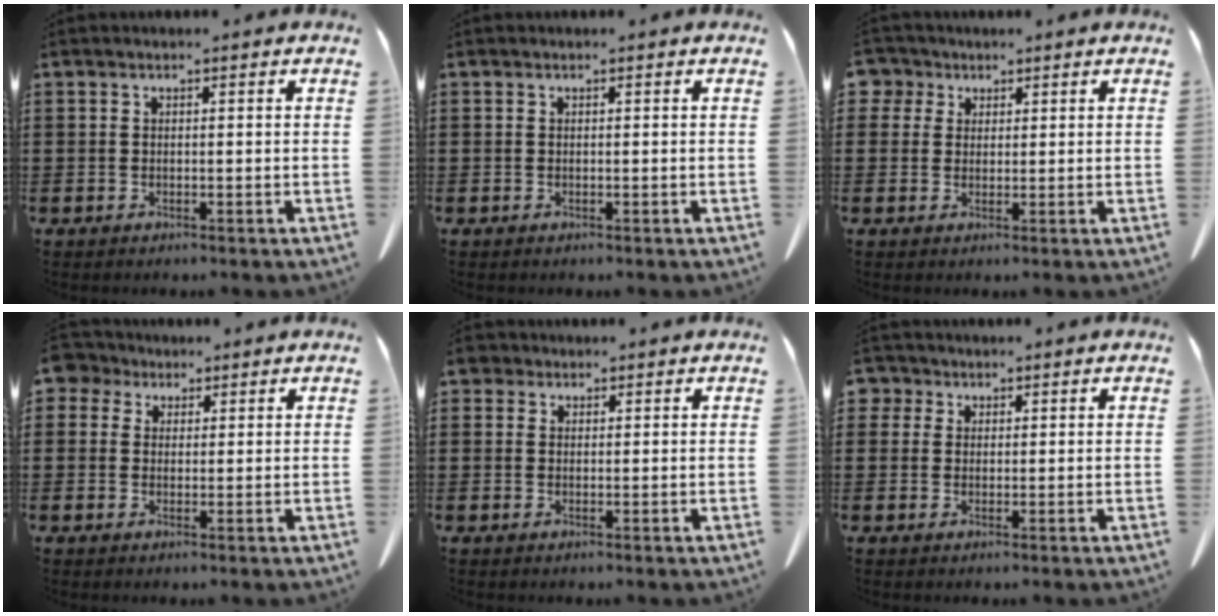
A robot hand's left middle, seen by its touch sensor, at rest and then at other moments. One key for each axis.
{"total": 0.0}
{"total": 3.3, "fx": 1.9, "fy": 2.6, "fz": 0.6, "tx": -0.020, "ty": 0.008, "tz": 0.034}
{"total": 3.2, "fx": 2.1, "fy": 2.3, "fz": 0.8, "tx": -0.021, "ty": 0.008, "tz": 0.037}
{"total": 2.0, "fx": 1.3, "fy": 1.3, "fz": 0.6, "tx": -0.020, "ty": 0.008, "tz": 0.025}
{"total": 2.2, "fx": 1.2, "fy": 1.7, "fz": 0.5, "tx": -0.011, "ty": 0.004, "tz": 0.020}